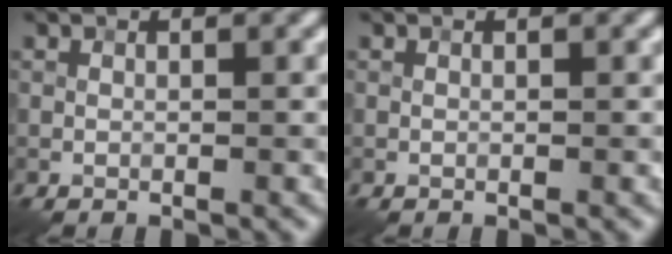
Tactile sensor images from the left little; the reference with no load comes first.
{"total": 0.0}